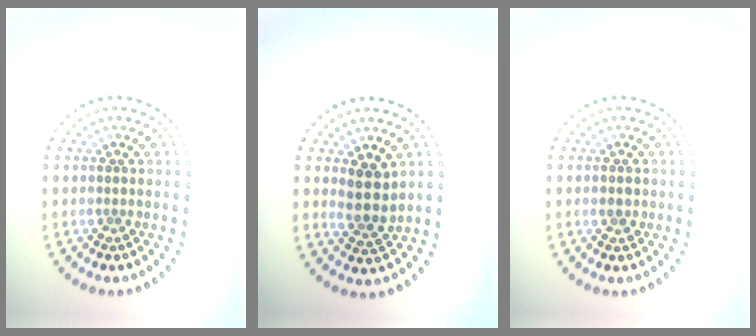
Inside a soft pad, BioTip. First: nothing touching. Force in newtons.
{"total": 2.8, "press": 2.5, "slide": 1.2}
{"total": 1.1, "press": 1.1, "slide": 0.2}